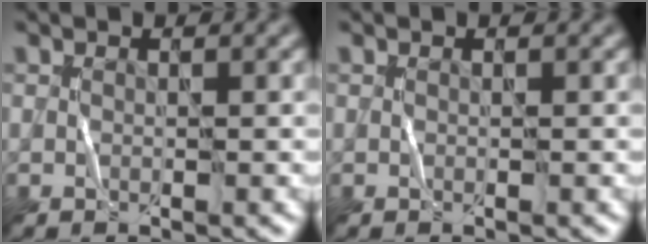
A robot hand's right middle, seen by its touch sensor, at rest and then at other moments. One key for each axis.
{"total": 0.0}